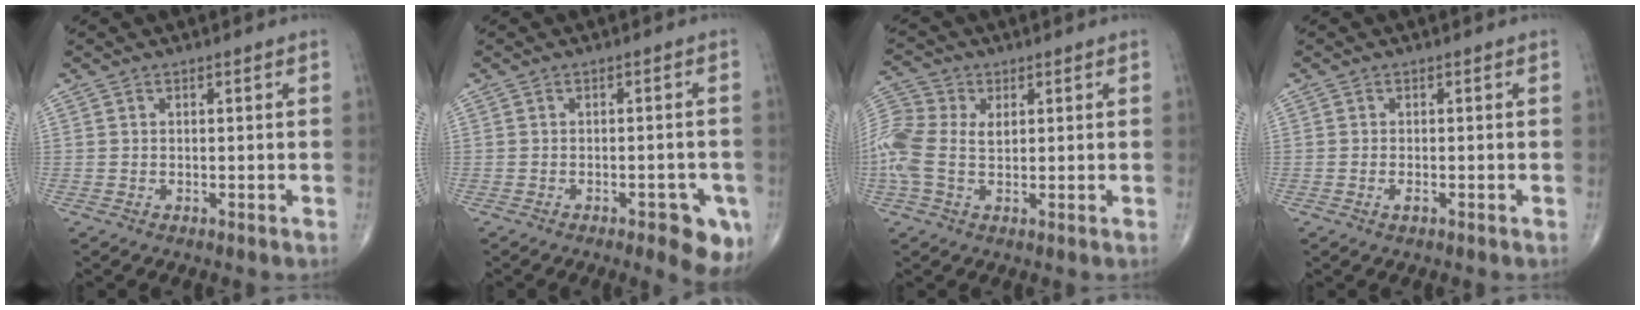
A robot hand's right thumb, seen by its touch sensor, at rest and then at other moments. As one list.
[{"total": 5.7, "force": [-2.8, 2.4, 4.4], "torque": [-0.037, 0.003, -0.031]}, {"total": 10.9, "force": [1.2, 7.2, 8.1], "torque": [-0.212, 0.017, 0.021]}, {"total": 1.1, "force": [-0.5, 0.5, 0.9], "torque": [-0.016, 0.000, -0.009]}]